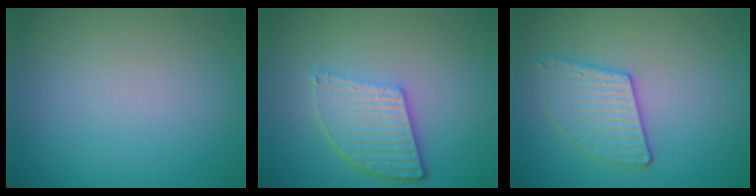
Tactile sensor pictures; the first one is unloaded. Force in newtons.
{"total": 5.5, "press": 4.0, "slide": 3.8}
{"total": 3.0, "press": 2.9, "slide": 0.7}